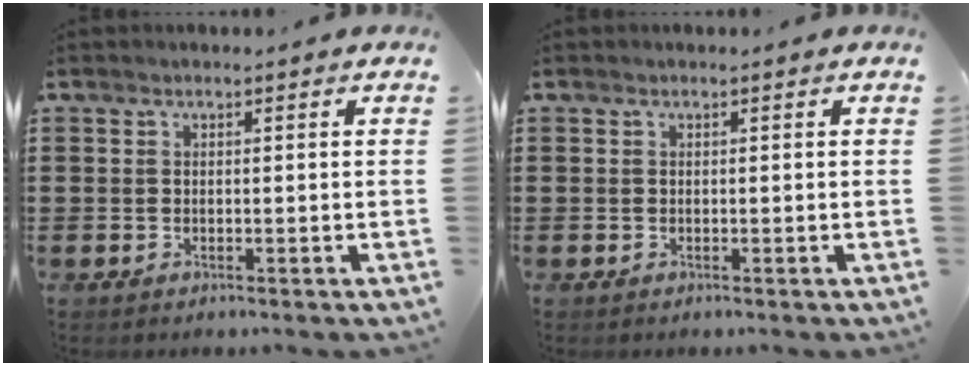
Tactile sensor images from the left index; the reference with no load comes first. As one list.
[{"total": 0.0}]